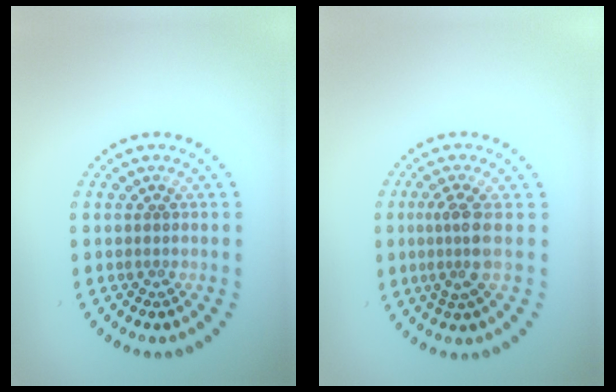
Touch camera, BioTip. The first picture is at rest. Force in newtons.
{"total": 2.6, "press": 2.0, "slide": 1.7}